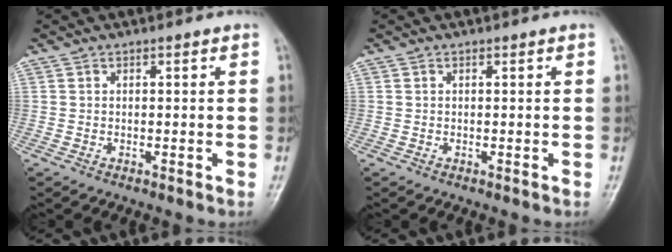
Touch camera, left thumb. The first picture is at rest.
{"total": 0.0}